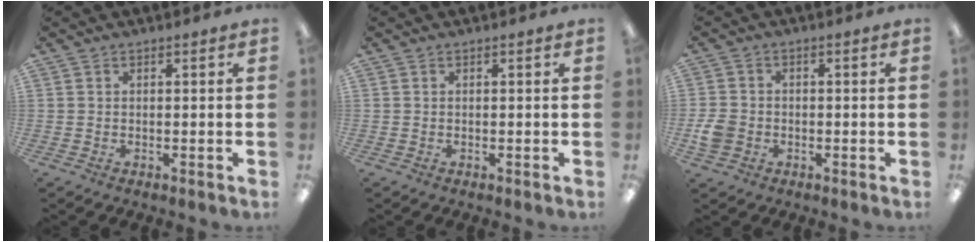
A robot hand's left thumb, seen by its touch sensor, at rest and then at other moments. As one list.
[{"total": 0.0}, {"total": 4.5, "force": [-1.5, 3.7, 2.1], "torque": [-0.039, 0.009, -0.025]}]